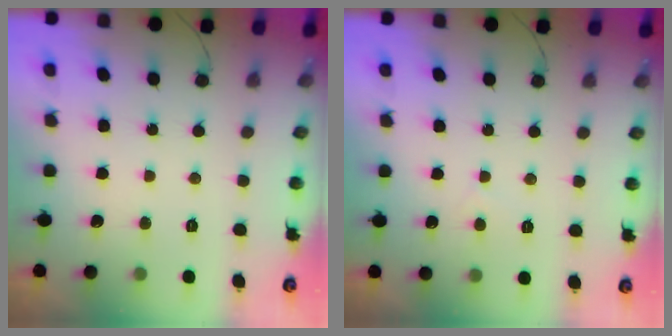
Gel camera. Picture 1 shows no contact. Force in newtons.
{"total": 3.7, "press": 3.7, "slide": 0.2}